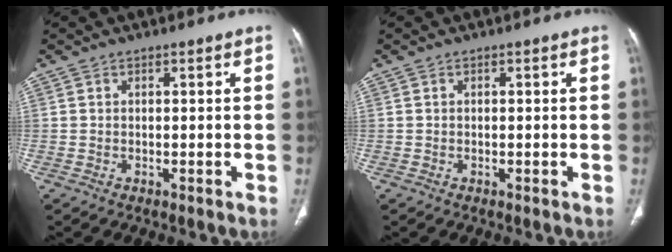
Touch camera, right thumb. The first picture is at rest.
{"total": 0.0}